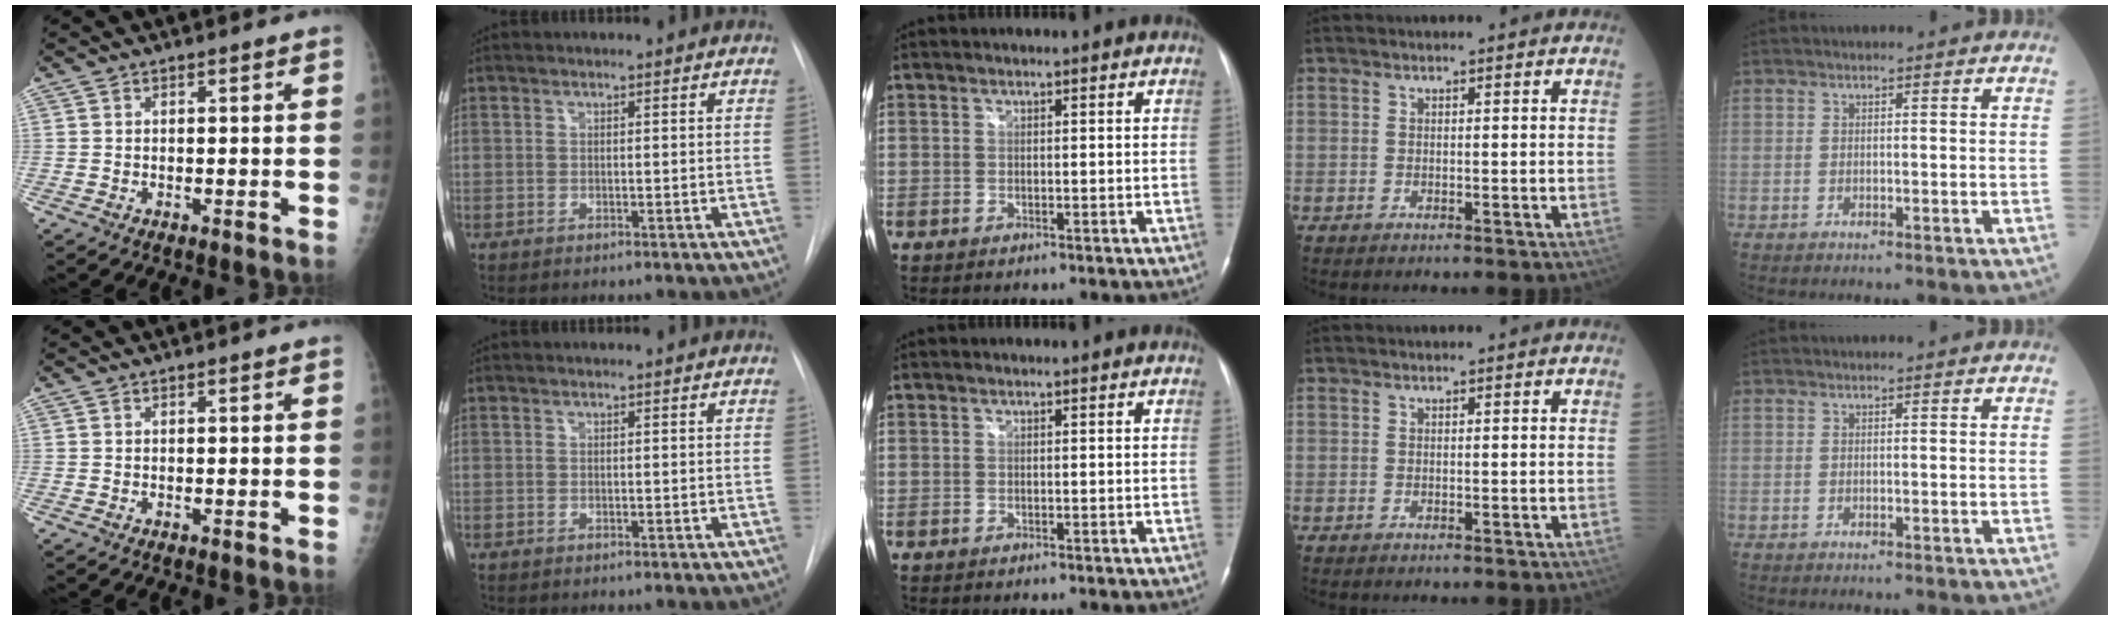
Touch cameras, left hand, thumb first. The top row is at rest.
{}